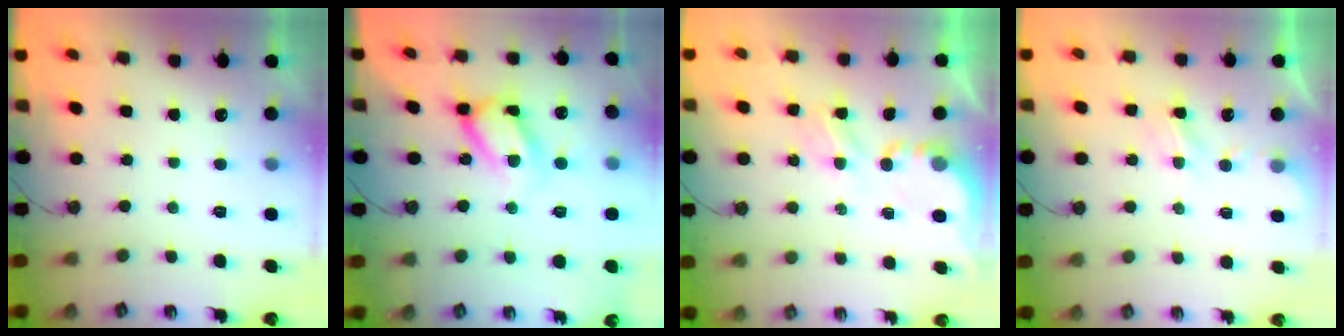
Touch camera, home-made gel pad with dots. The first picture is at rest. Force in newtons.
{"total": 16.6, "press": 16.6, "slide": 1.2}
{"total": 3.9, "press": 3.9, "slide": 0.1}
{"total": 3.4, "press": 3.3, "slide": 0.5}